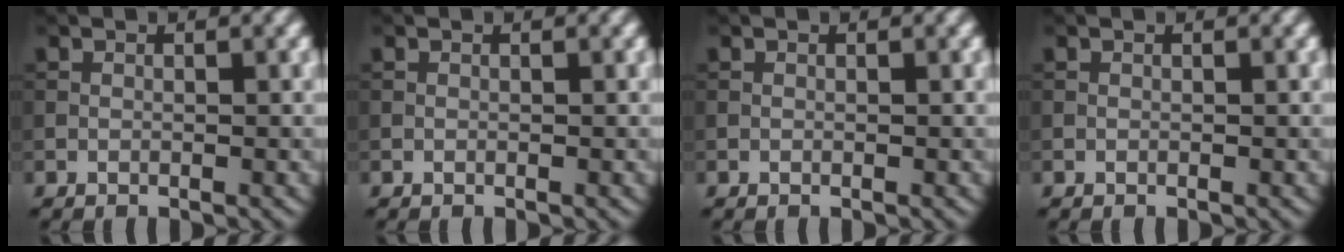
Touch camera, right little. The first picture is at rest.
{"total": 0.0}
{"total": 0.0}
{"total": 0.0}